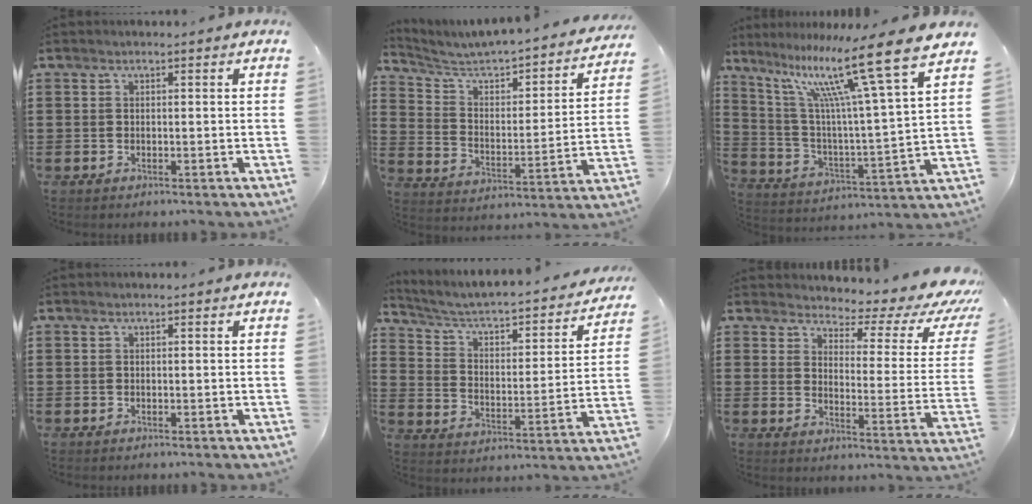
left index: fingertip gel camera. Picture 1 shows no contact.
{"total": 3.5, "force": [2.9, 1.2, 1.6], "torque": [-0.053, -0.034, 0.036]}
{"total": 15.6, "force": [10.6, 0.9, 11.4], "torque": [-0.228, -0.072, 0.162]}
{"total": 0.0}
{"total": 3.5, "force": [2.6, 1.1, 2.0], "torque": [-0.055, -0.030, 0.032]}
{"total": 4.4, "force": [3.5, 1.4, 2.2], "torque": [-0.049, -0.033, 0.053]}